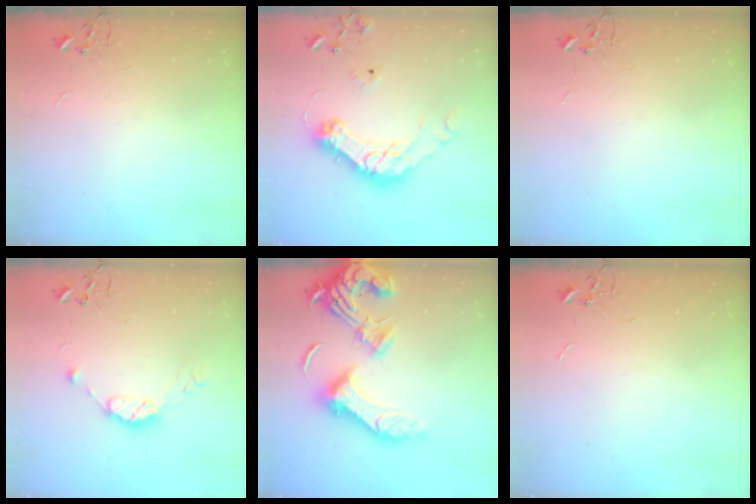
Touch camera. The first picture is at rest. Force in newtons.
{"total": 17.4, "press": 17.2, "slide": 2.4}
{"total": 0.0}
{"total": 9.4, "press": 9.4, "slide": 0.8}
{"total": 20.7, "press": 20.5, "slide": 2.6}
{"total": 0.0}